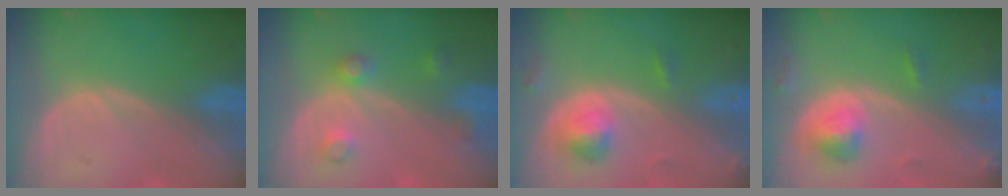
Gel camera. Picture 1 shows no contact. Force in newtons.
{"total": 3.5, "press": 3.5, "slide": 0.2}
{"total": 4.4, "press": 4.4, "slide": 0.6}
{"total": 4.8, "press": 4.6, "slide": 1.1}